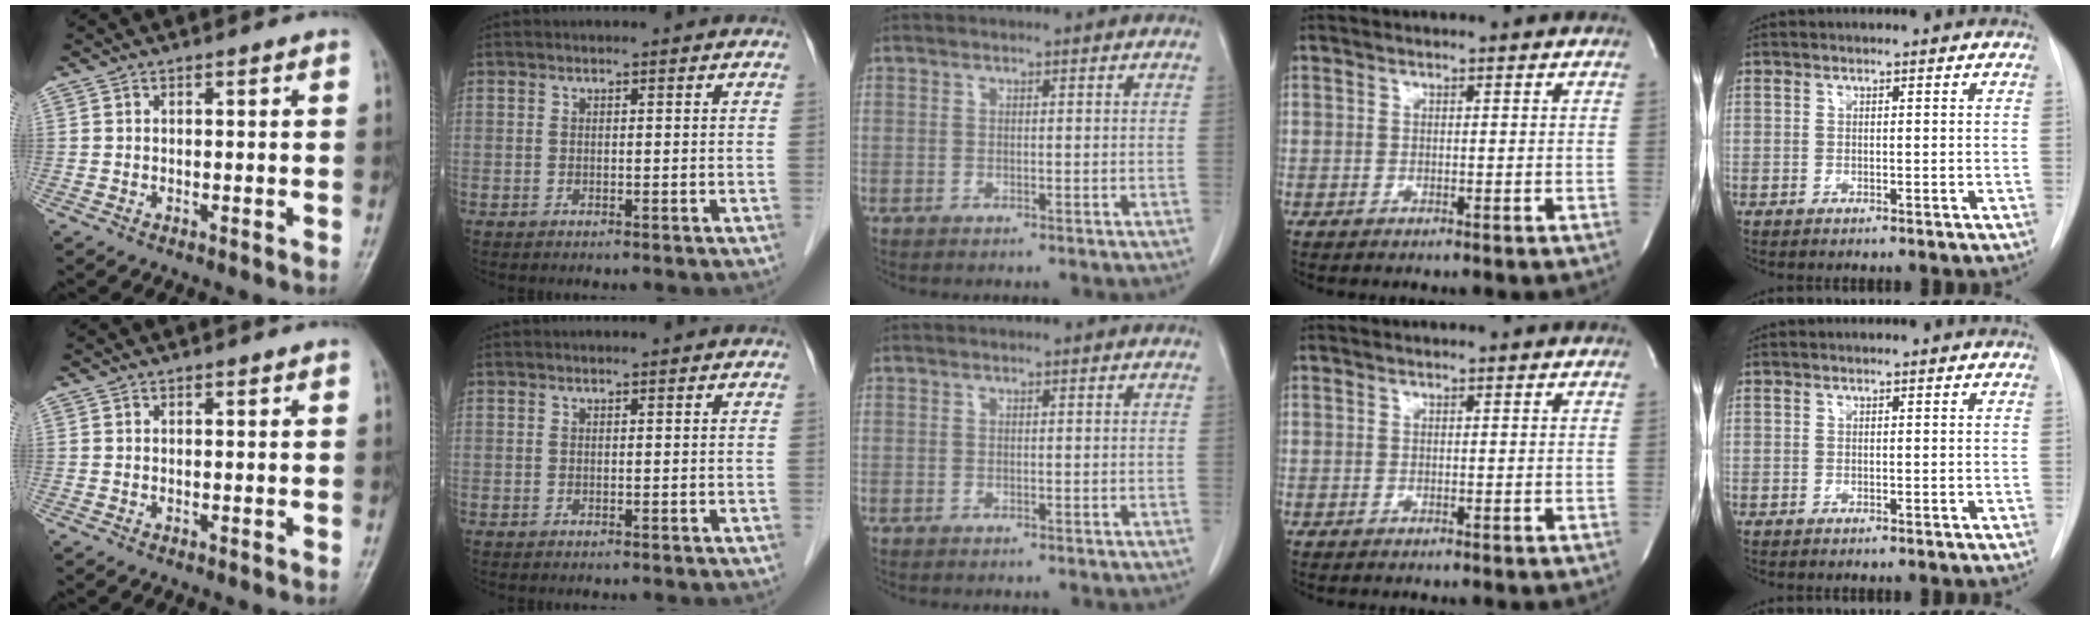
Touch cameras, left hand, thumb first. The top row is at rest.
{}